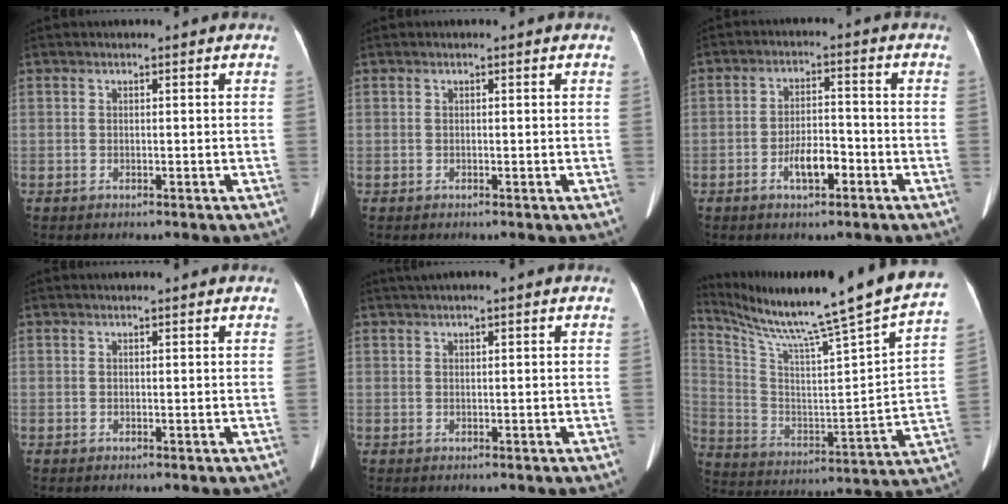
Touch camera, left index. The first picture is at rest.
{"total": 0.0}
{"total": 5.0, "force": [-2.4, 1.8, 3.9], "torque": [-0.076, 0.005, -0.043]}
{"total": 2.0, "force": [1.8, 0.4, 0.7], "torque": [-0.011, 0.025, 0.023]}
{"total": 1.9, "force": [1.4, 0.0, 1.3], "torque": [-0.021, 0.023, 0.027]}
{"total": 27.9, "force": [23.0, -0.7, 15.8], "torque": [-0.279, -0.061, 0.340]}